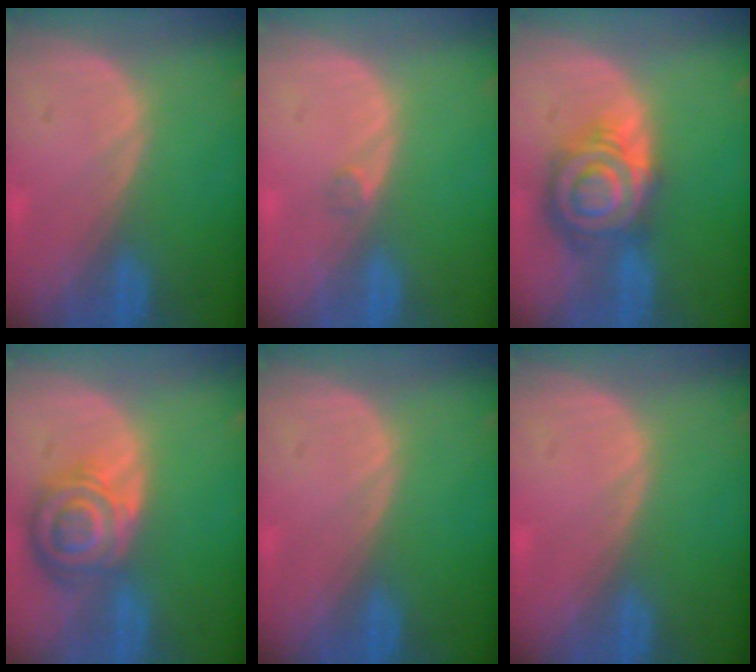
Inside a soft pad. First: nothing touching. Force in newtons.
{"total": 0.9, "press": 0.8, "slide": 0.5}
{"total": 8.6, "press": 8.6, "slide": 0.6}
{"total": 8.2, "press": 7.2, "slide": 4.0}
{"total": 0.0}
{"total": 0.5, "press": 0.0, "slide": 0.5}